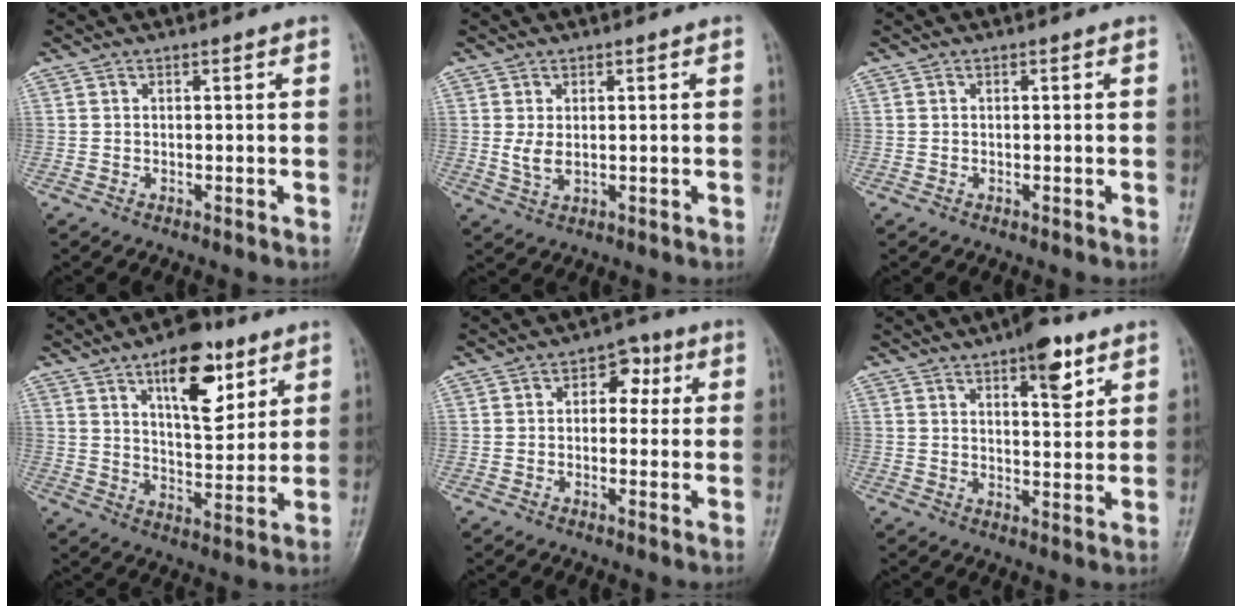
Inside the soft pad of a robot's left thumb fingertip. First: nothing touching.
{"total": 3.0, "force": [0.3, 1.7, 2.5], "torque": [-0.052, -0.002, 0.012]}
{"total": 0.0}
{"total": 13.8, "force": [7.2, 6.4, 9.8], "torque": [-0.115, -0.038, 0.114]}
{"total": 5.6, "force": [1.3, 3.9, 3.8], "torque": [-0.017, 0.009, 0.009]}
{"total": 8.0, "force": [4.6, 3.1, 5.8], "torque": [-0.063, -0.023, 0.062]}